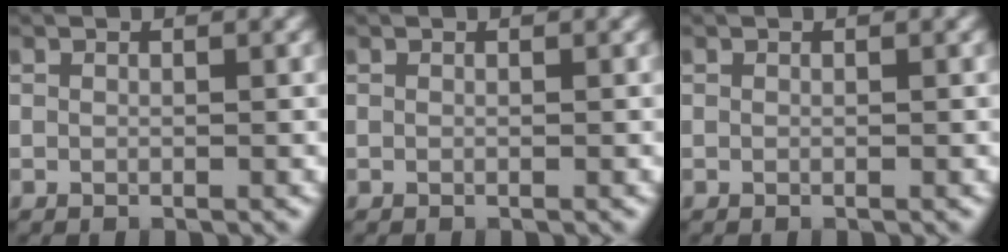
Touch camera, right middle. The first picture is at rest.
{"total": 0.0}
{"total": 0.0}